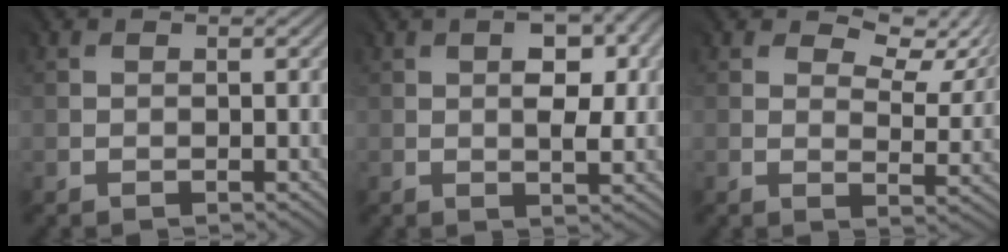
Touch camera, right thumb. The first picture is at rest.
{"total": 4.6, "force": [0.7, 2.1, 4.1], "torque": [-0.064, -0.003, 0.013]}
{"total": 6.1, "force": [3.3, 2.9, 4.2], "torque": [-0.067, -0.004, 0.056]}